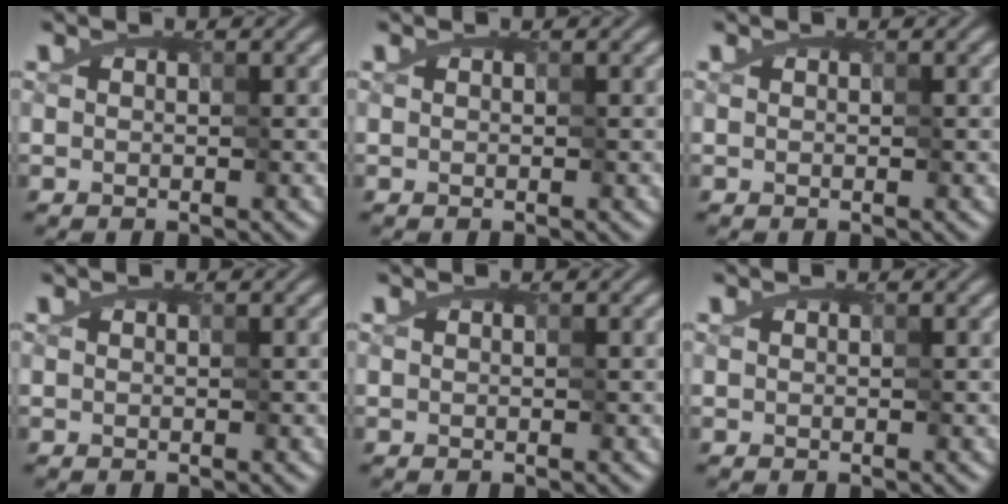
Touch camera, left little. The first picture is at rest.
{"total": 0.0}
{"total": 0.0}
{"total": 0.0}
{"total": 0.0}
{"total": 0.0}